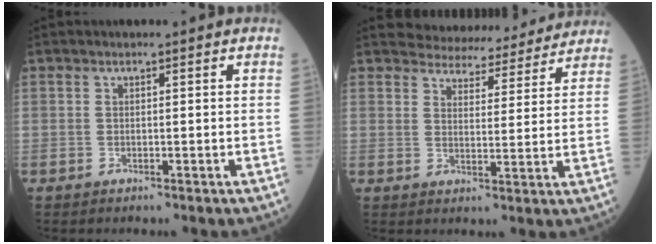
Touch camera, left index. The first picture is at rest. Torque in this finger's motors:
{"motor_torque": [0.68, -1.46, -0.53, 0.00]}